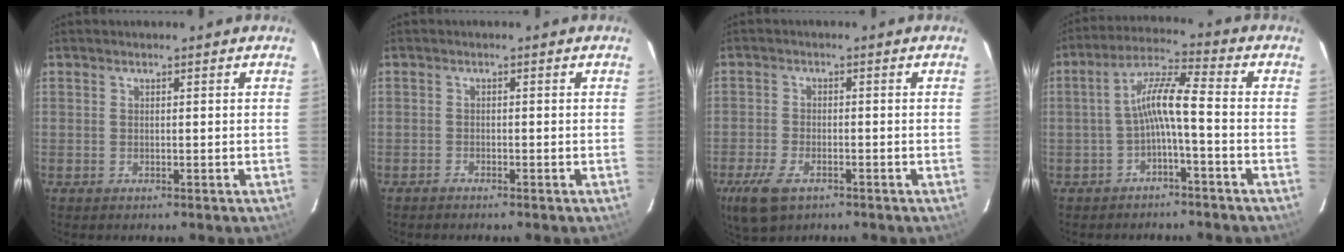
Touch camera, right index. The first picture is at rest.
{"total": 0.8, "force": [-0.8, 0.1, 0.1], "torque": [-0.008, 0.001, -0.018]}
{"total": 7.7, "force": [-4.5, 3.8, 4.9], "torque": [-0.130, -0.019, -0.084]}
{"total": 6.9, "force": [-2.2, 0.5, 6.5], "torque": [-0.146, 0.020, -0.039]}